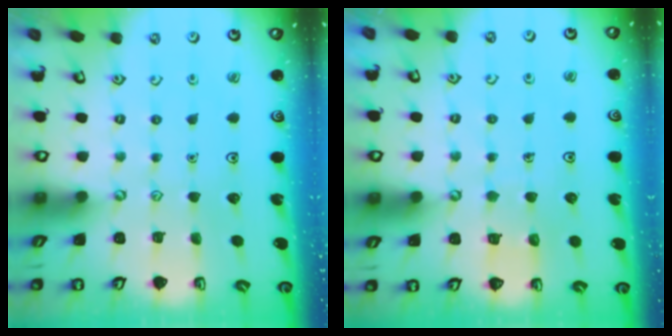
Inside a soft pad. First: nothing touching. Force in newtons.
{"total": 4.4, "press": 4.4, "slide": 0.3}